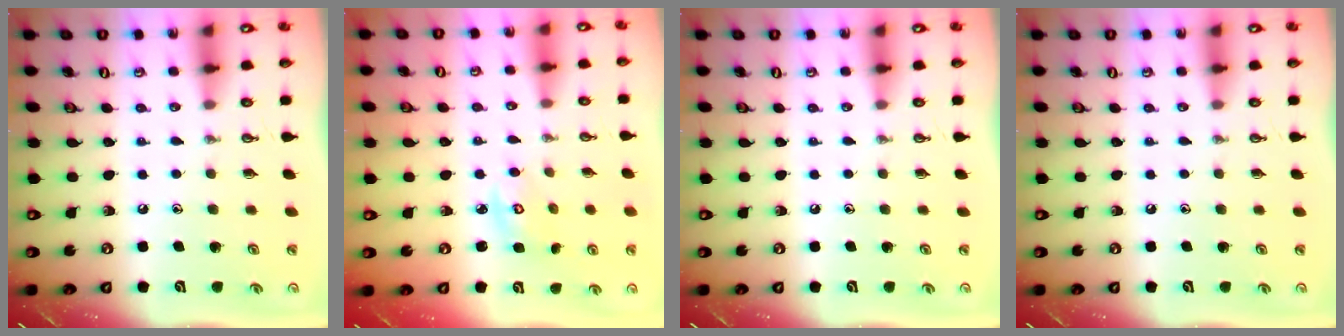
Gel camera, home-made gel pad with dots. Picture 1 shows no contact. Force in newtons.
{"total": 3.7, "press": 3.7, "slide": 0.3}
{"total": 0.0}
{"total": 0.0}